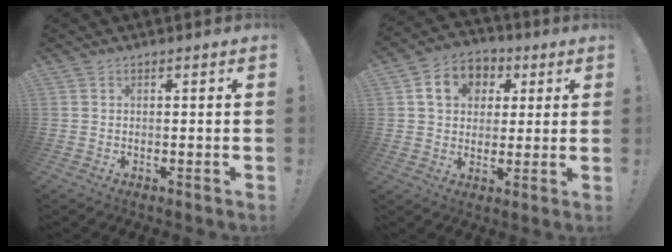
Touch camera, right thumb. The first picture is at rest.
{"total": 11.3, "force": [3.5, 9.3, 5.3], "torque": [-0.079, 0.001, 0.071]}